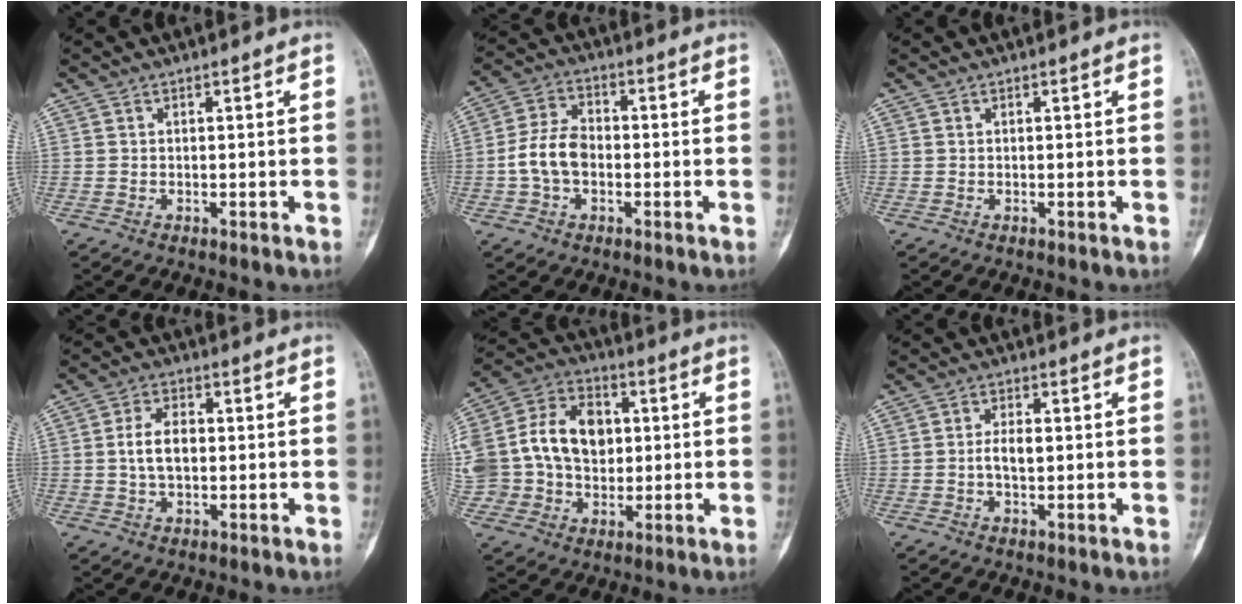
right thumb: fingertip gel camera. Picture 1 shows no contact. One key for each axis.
{"total": 8.0, "fx": -1.4, "fy": 5.5, "fz": 5.7, "tx": -0.100, "ty": 0.022, "tz": -0.034}
{"total": 0.0}
{"total": 6.1, "fx": 0.2, "fy": 3.7, "fz": 4.9, "tx": -0.087, "ty": 0.010, "tz": 0.002}
{"total": 23.4, "fx": 2.3, "fy": 18.1, "fz": 14.5, "tx": -0.299, "ty": 0.044, "tz": 0.055}
{"total": 3.1, "fx": -0.2, "fy": 1.5, "fz": 2.7, "tx": -0.047, "ty": 0.002, "tz": -0.007}